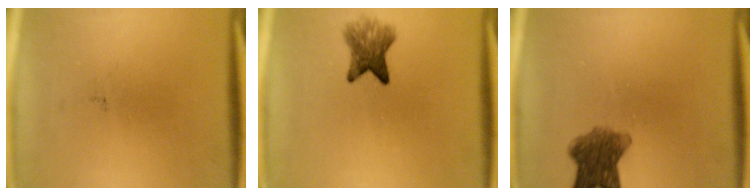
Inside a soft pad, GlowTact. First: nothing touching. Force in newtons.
{"total": 5.0}
{"total": 7.0}